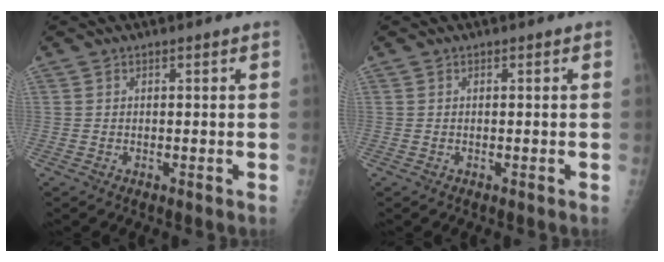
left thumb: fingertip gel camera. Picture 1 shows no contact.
{"total": 0.0}